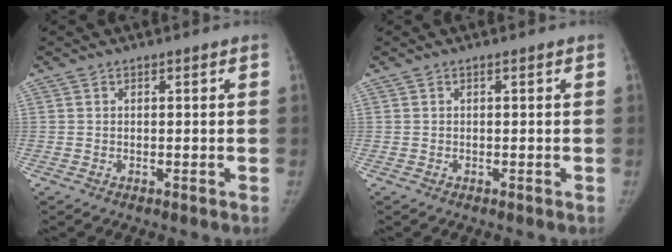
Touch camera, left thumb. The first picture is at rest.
{"total": 0.0}